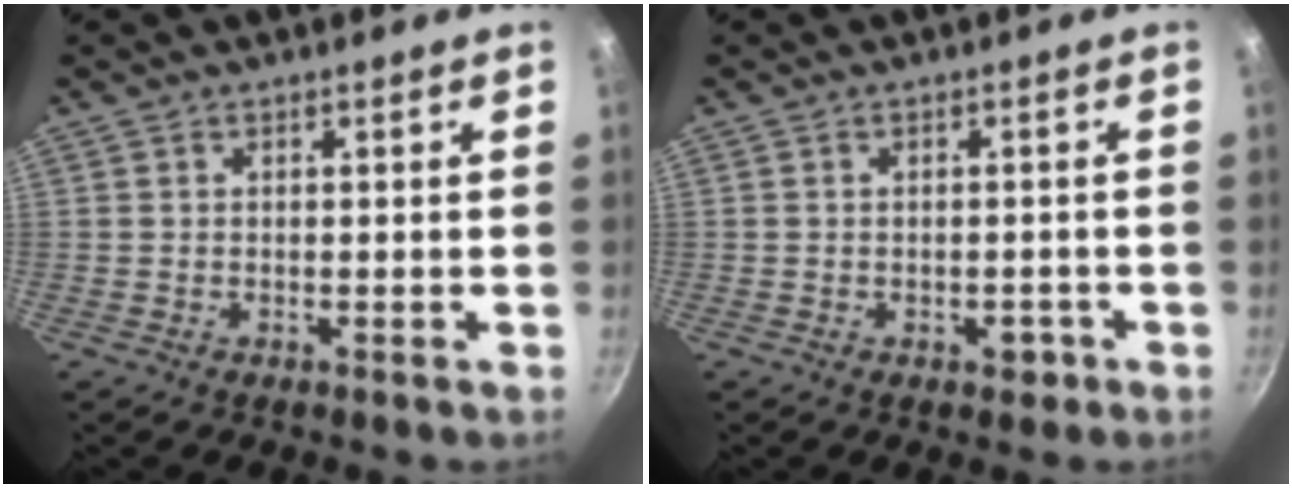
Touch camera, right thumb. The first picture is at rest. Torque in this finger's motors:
{"motor_torque": [0.73, 0.21, 0.46, 0.41, -0.03]}